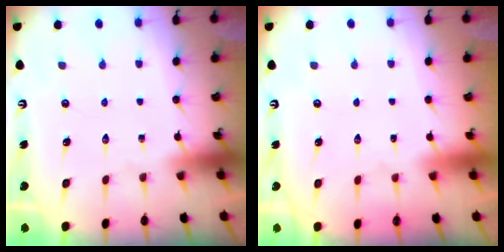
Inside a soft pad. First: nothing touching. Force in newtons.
{"total": 1.6, "press": 1.6, "slide": 0.1}